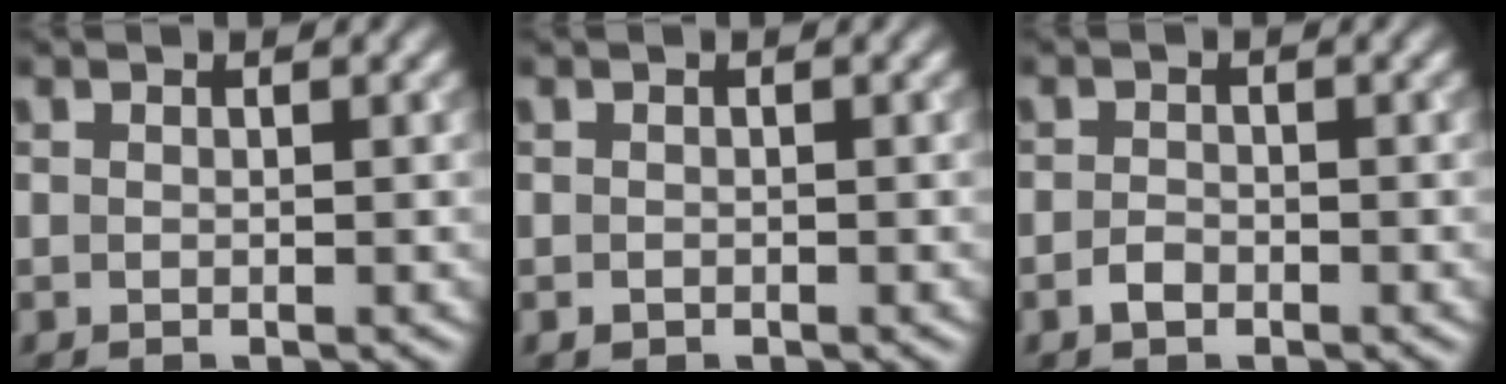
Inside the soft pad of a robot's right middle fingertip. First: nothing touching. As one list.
[{"total": 0.5, "force": [-0.5, 0.2, -0.1], "torque": [-0.001, -0.004, -0.008]}, {"total": 1.2, "force": [-0.9, 0.6, 0.5], "torque": [-0.016, -0.001, -0.018]}]